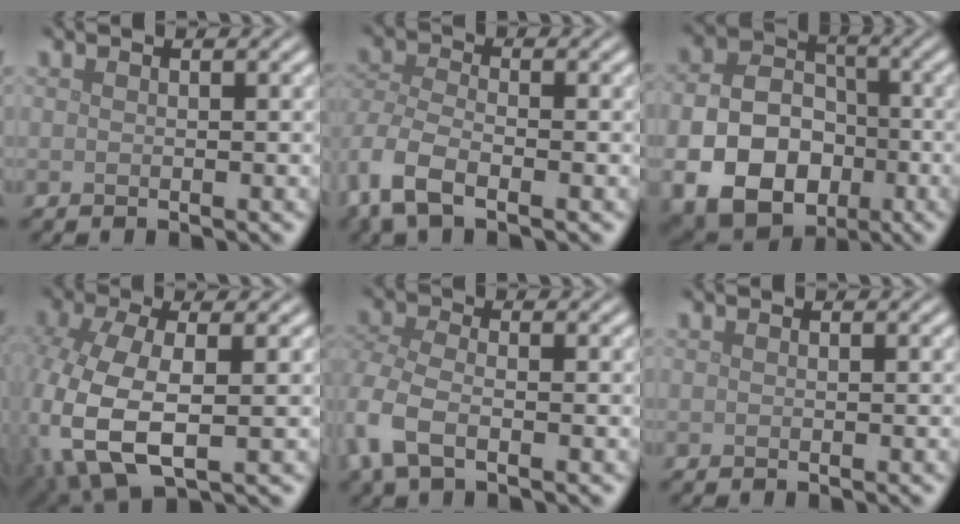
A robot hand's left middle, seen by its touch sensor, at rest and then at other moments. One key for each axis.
{"total": 5.6, "fx": -3.2, "fy": 2.8, "fz": 3.7, "tx": -0.088, "ty": -0.008, "tz": -0.073}
{"total": 9.7, "fx": -3.4, "fy": 7.1, "fz": 5.8, "tx": -0.109, "ty": -0.024, "tz": -0.057}
{"total": 9.5, "fx": -1.6, "fy": 5.2, "fz": 7.7, "tx": -0.193, "ty": -0.022, "tz": -0.025}
{"total": 4.4, "fx": -1.7, "fy": 2.4, "fz": 3.3, "tx": -0.085, "ty": -0.005, "tz": -0.046}
{"total": 0.0}